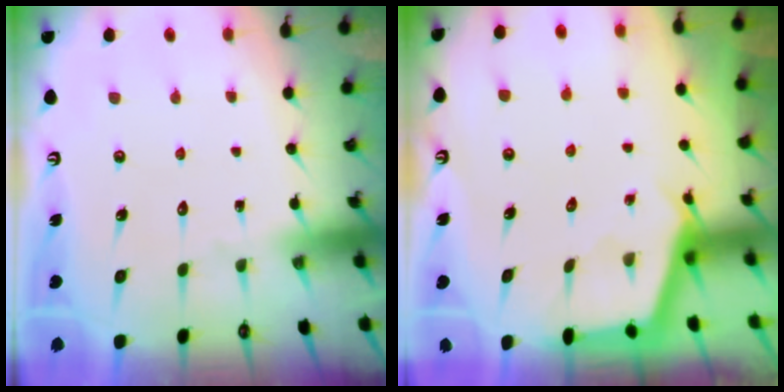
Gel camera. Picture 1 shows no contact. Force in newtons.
{"total": 2.7, "press": 2.7, "slide": 0.3}